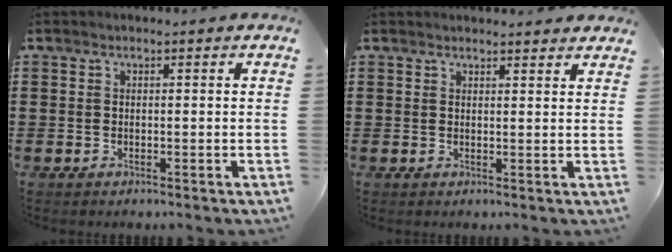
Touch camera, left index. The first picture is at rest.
{"total": 1.8, "force": [1.8, 0.1, 0.3], "torque": [-0.009, 0.001, 0.035]}